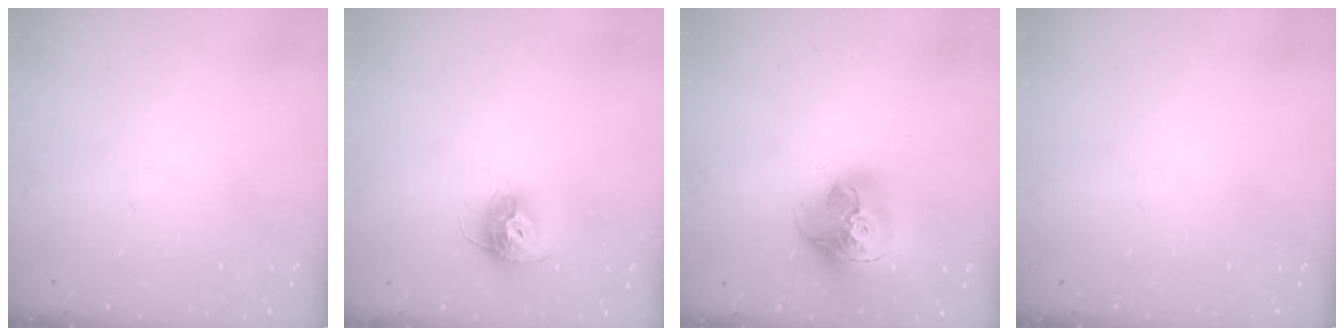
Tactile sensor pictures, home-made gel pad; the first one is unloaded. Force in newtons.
{"total": 10.4, "press": 10.4, "slide": 0.5}
{"total": 17.5, "press": 17.4, "slide": 2.0}
{"total": 0.0}